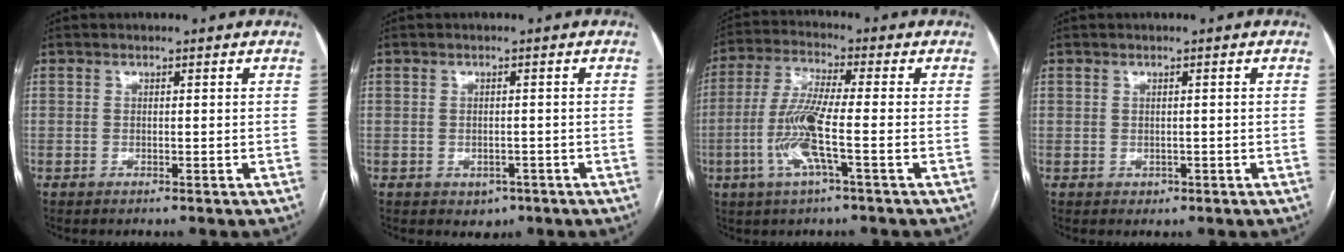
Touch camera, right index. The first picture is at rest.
{"total": 2.3, "force": [-1.1, 1.8, 0.9], "torque": [-0.004, 0.002, -0.006]}
{"total": 9.4, "force": [-2.6, 0.3, 9.1], "torque": [-0.190, -0.004, -0.058]}
{"total": 1.0, "force": [-0.2, 1.0, 0.1], "torque": [-0.003, 0.001, 0.002]}